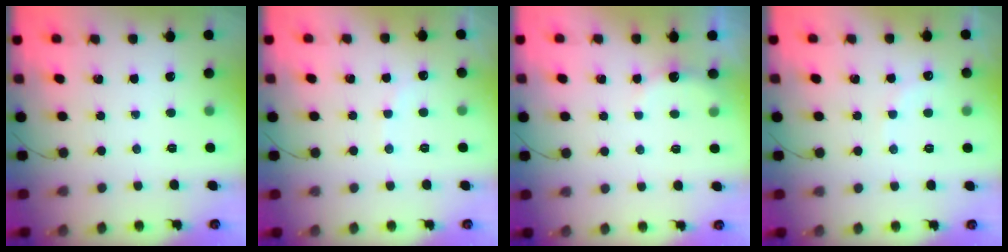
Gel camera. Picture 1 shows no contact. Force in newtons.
{"total": 6.0, "press": 5.9, "slide": 1.1}
{"total": 2.8, "press": 2.6, "slide": 0.8}
{"total": 6.7, "press": 6.6, "slide": 1.0}